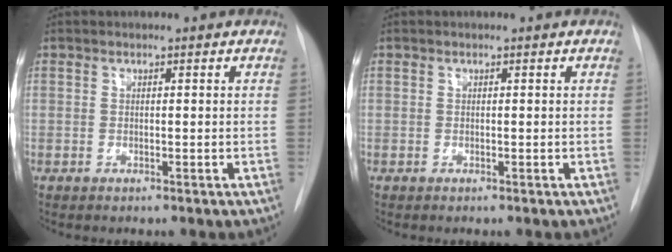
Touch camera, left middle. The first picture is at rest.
{"total": 0.0}